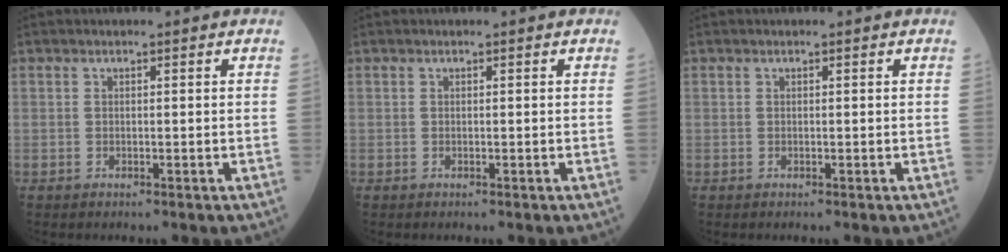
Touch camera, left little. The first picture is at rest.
{"total": 0.0}
{"total": 0.0}